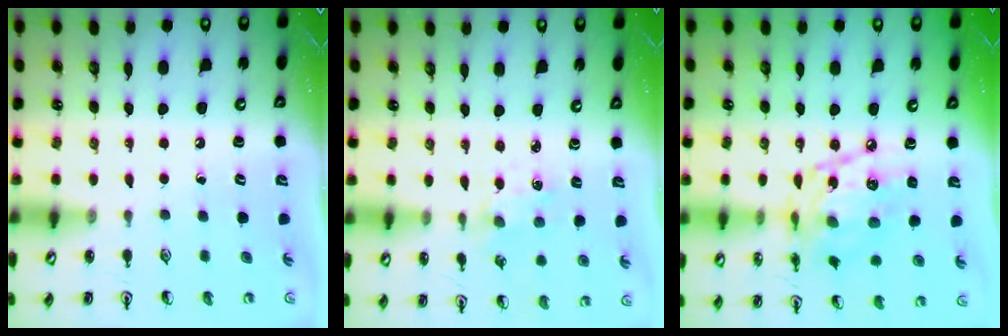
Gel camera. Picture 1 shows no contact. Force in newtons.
{"total": 1.1, "press": 1.0, "slide": 0.2}
{"total": 15.1, "press": 15.0, "slide": 0.9}